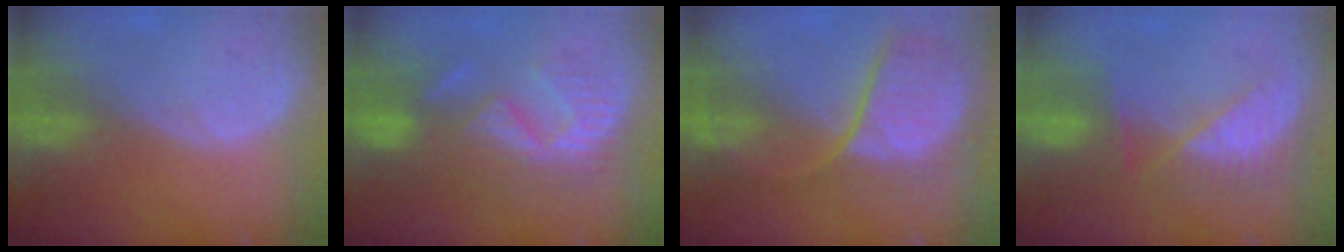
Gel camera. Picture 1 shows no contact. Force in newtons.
{"total": 9.1, "press": 8.9, "slide": 1.9}
{"total": 9.6, "press": 9.0, "slide": 3.3}
{"total": 8.1, "press": 7.0, "slide": 4.1}